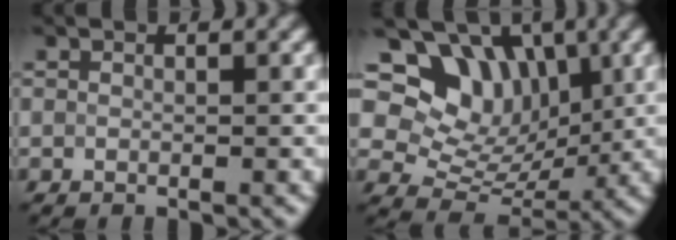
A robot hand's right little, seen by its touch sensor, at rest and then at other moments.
{"total": 9.7, "force": [4.4, 7.2, 4.9], "torque": [-0.087, 0.023, 0.057]}